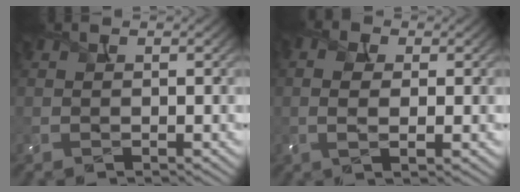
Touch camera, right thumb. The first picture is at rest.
{"total": 3.8, "force": [0.4, 1.8, 3.4], "torque": [-0.077, -0.002, -0.005]}